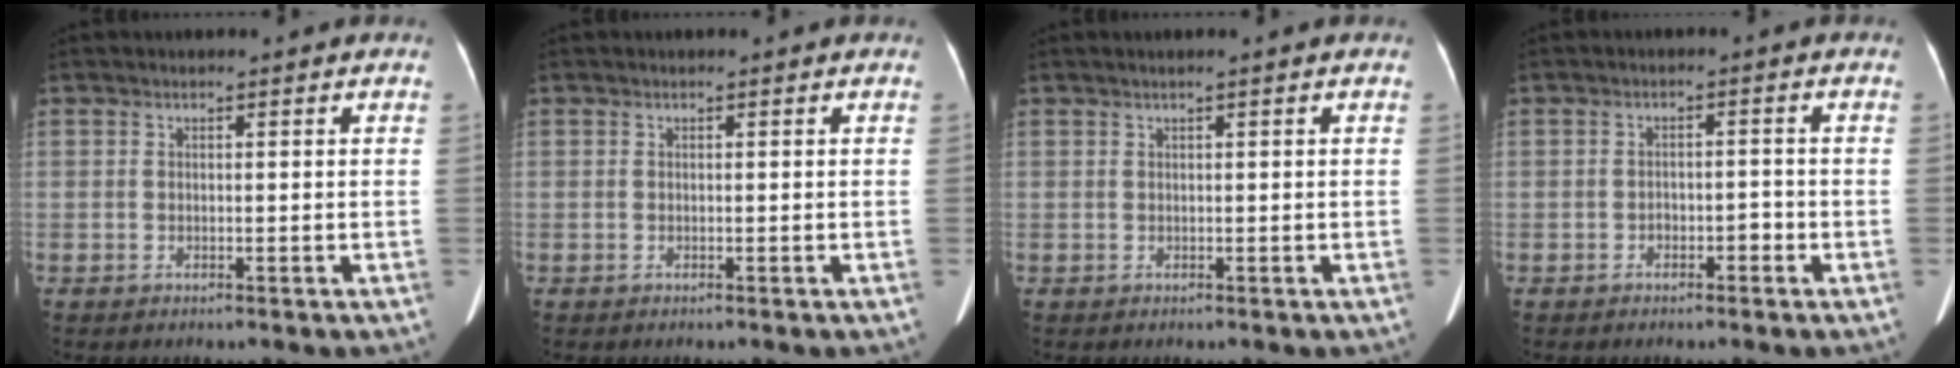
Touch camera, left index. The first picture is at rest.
{"total": 0.0}
{"total": 0.8, "force": [0.4, -0.2, 0.7], "torque": [-0.020, 0.005, 0.011]}
{"total": 2.0, "force": [-1.2, 1.0, 1.2], "torque": [-0.020, 0.007, -0.018]}